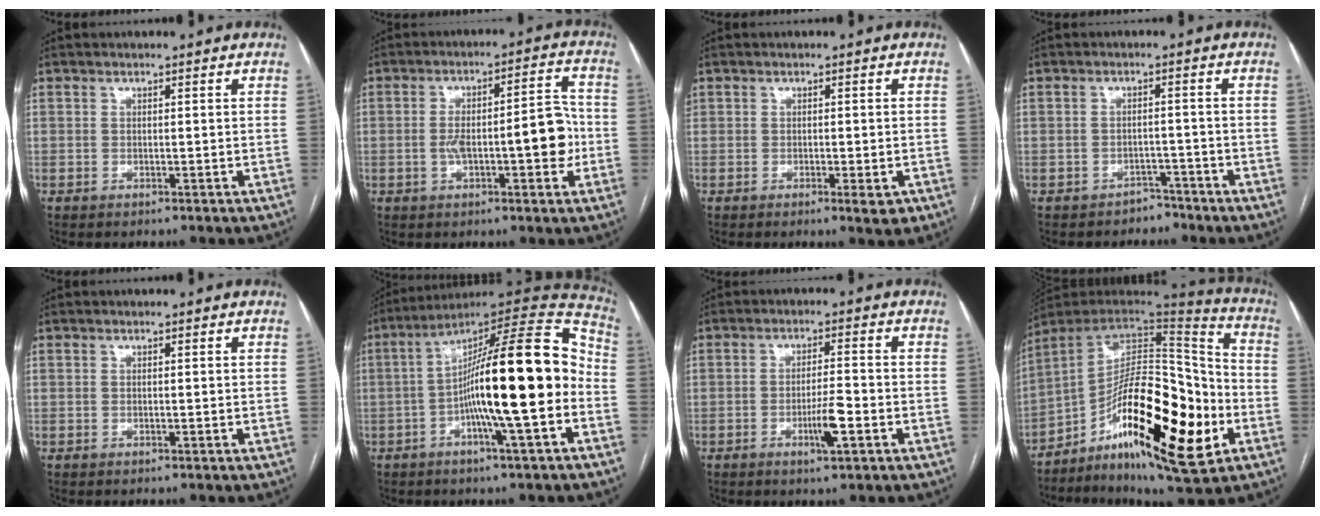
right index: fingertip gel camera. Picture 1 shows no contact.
{"total": 10.5, "force": [-1.7, 2.7, 10.0], "torque": [-0.158, 0.026, -0.019]}
{"total": 2.6, "force": [-0.9, 1.0, 2.2], "torque": [-0.031, 0.001, -0.003]}
{"total": 2.6, "force": [-2.1, 1.5, -0.4], "torque": [0.004, 0.008, -0.030]}
{"total": 0.0}
{"total": 20.3, "force": [-3.2, 1.6, 20.0], "torque": [-0.314, 0.026, -0.053]}
{"total": 5.0, "force": [-2.0, 0.3, 4.6], "torque": [-0.082, -0.005, -0.032]}
{"total": 23.0, "force": [-7.8, 6.5, 20.6], "torque": [-0.332, 0.004, -0.118]}